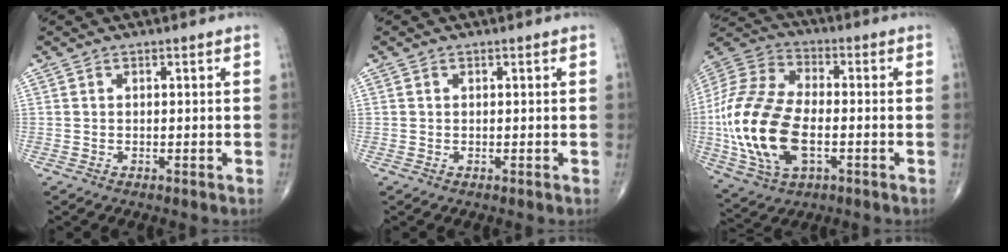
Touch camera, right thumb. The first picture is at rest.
{"total": 0.0}
{"total": 22.1, "force": [-3.5, 12.3, 18.0], "torque": [-0.390, 0.007, -0.062]}